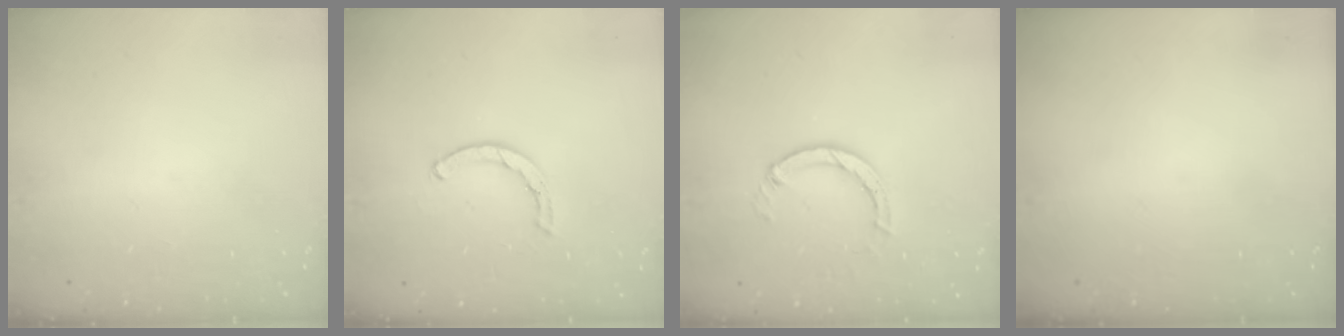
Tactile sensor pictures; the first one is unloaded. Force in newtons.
{"total": 1.6, "press": 1.6, "slide": 0.1}
{"total": 4.4, "press": 4.4, "slide": 0.5}
{"total": 0.0}